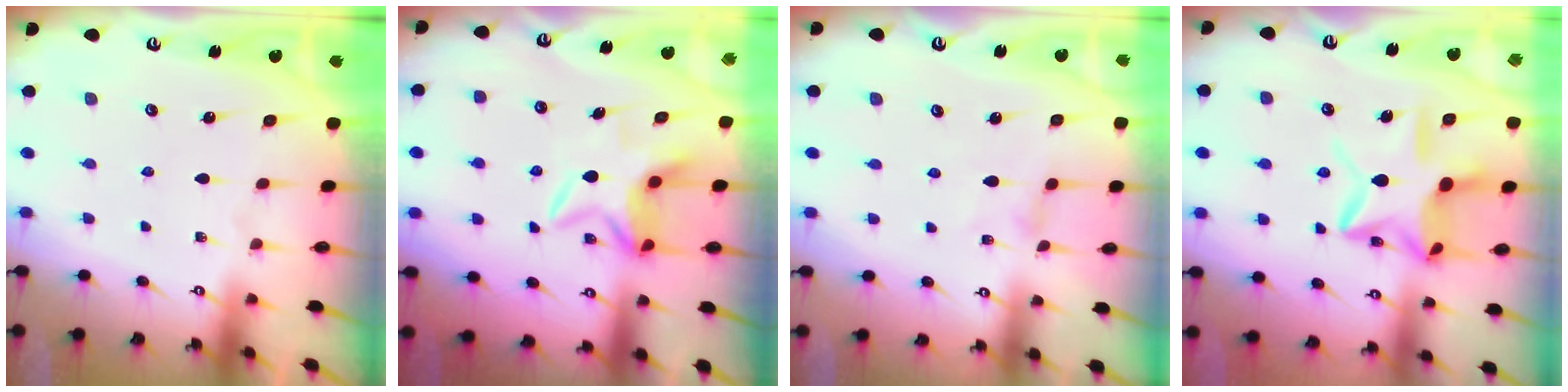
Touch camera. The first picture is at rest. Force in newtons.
{"total": 5.9, "press": 5.9, "slide": 0.3}
{"total": 0.7, "press": 0.7, "slide": 0.3}
{"total": 15.2, "press": 15.2, "slide": 1.1}